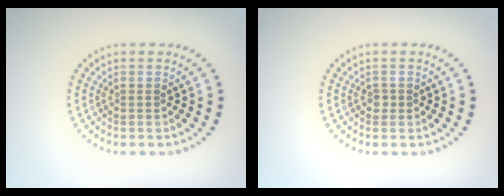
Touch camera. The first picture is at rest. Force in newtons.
{"total": 0.7, "press": 0.6, "slide": 0.4}